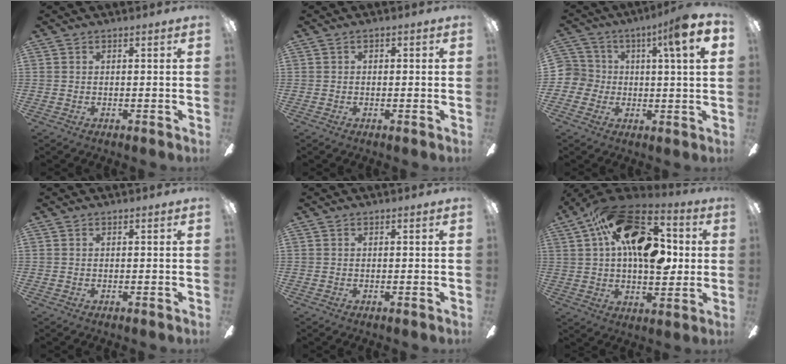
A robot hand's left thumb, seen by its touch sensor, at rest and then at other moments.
{"total": 0.8, "force": [-0.2, 0.7, 0.3], "torque": [-0.005, 0.005, -0.005]}
{"total": 8.6, "force": [2.9, 4.5, 6.8], "torque": [-0.098, -0.005, 0.040]}
{"total": 0.0}
{"total": 0.0}
{"total": 24.3, "force": [7.0, 13.5, 19.0], "torque": [-0.314, -0.011, 0.114]}